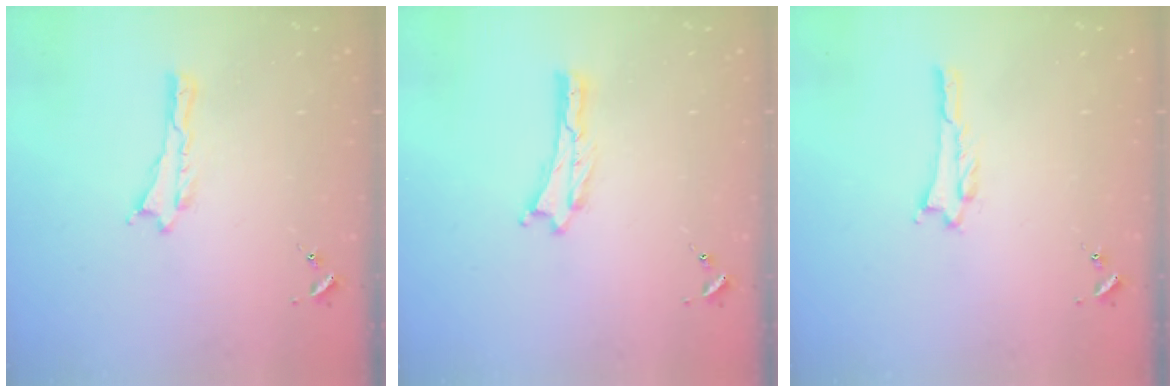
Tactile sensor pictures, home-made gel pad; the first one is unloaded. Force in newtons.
{"total": 0.0}
{"total": 0.6, "press": 0.6, "slide": 0.1}